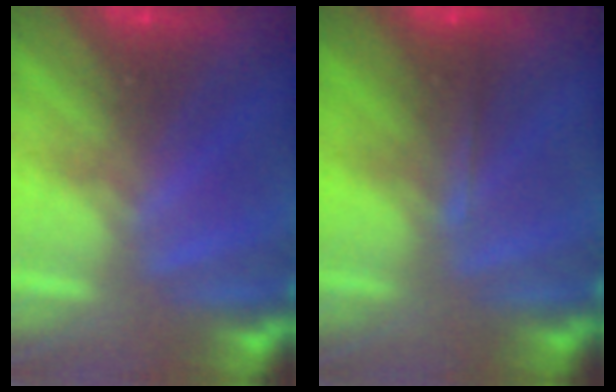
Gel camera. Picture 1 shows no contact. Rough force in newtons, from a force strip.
{"total": 1.8}